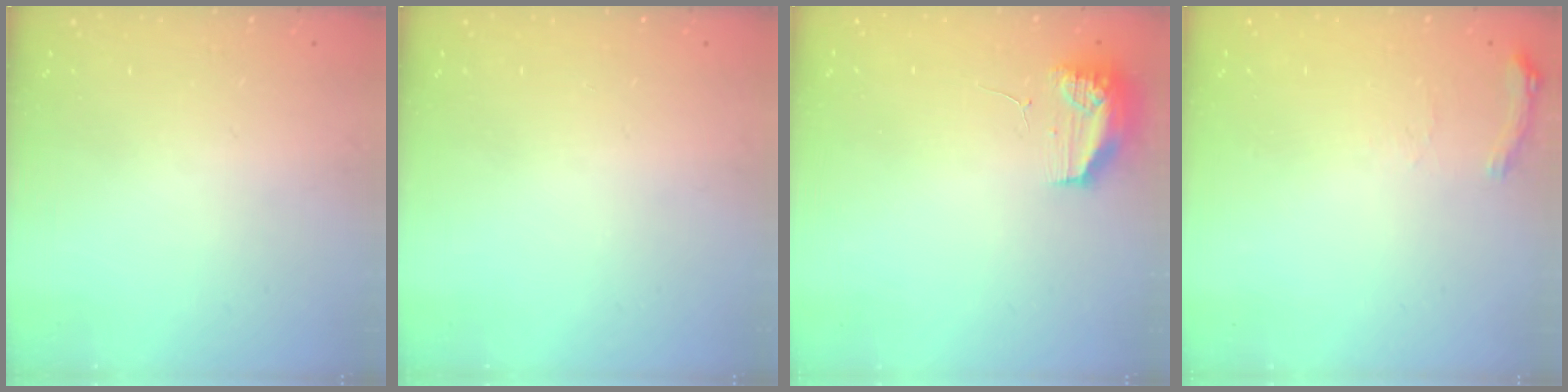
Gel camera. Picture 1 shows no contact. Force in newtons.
{"total": 0.0}
{"total": 9.9, "press": 9.9, "slide": 0.6}
{"total": 5.1, "press": 5.1, "slide": 0.7}